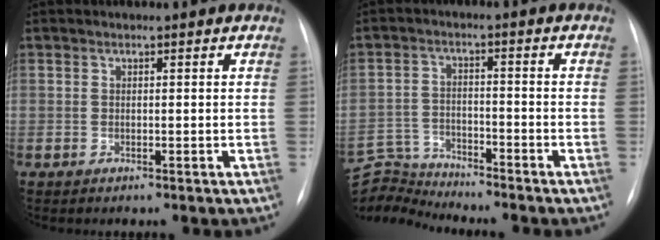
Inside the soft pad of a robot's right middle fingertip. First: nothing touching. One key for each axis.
{"total": 8.0, "fx": -8.0, "fy": -0.5, "fz": -0.9, "tx": 0.006, "ty": 0.009, "tz": -0.149}